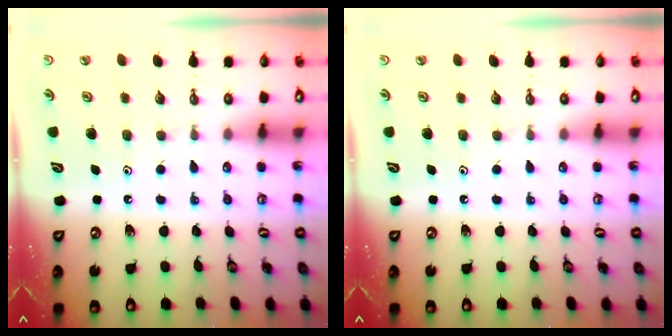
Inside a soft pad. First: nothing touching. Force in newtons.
{"total": 0.0}